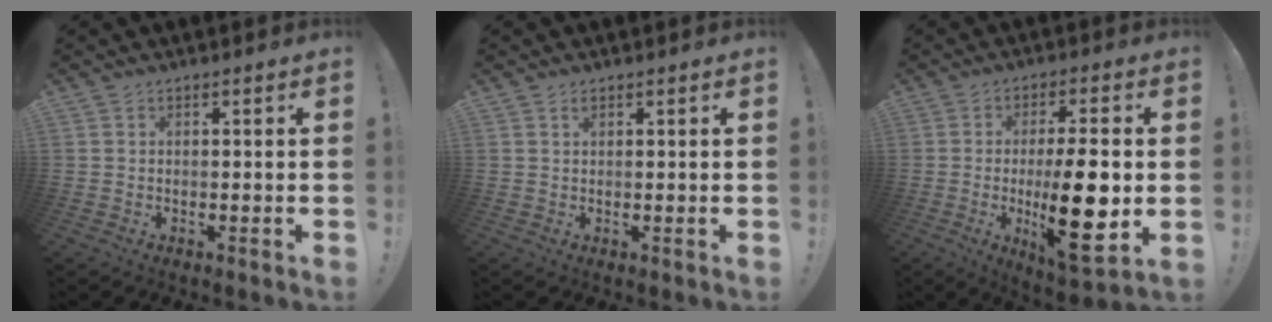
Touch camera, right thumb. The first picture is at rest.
{"total": 0.6, "force": [0.5, 0.2, 0.3], "torque": [0.004, -0.004, 0.007]}
{"total": 18.3, "force": [-2.2, 5.4, 17.3], "torque": [-0.275, -0.011, -0.029]}